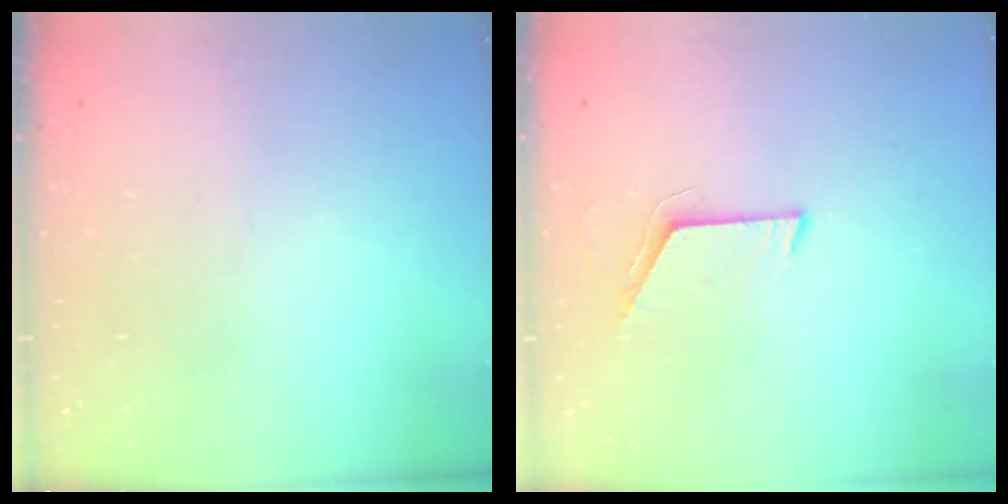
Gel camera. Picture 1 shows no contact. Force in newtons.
{"total": 5.1, "press": 5.1, "slide": 0.5}